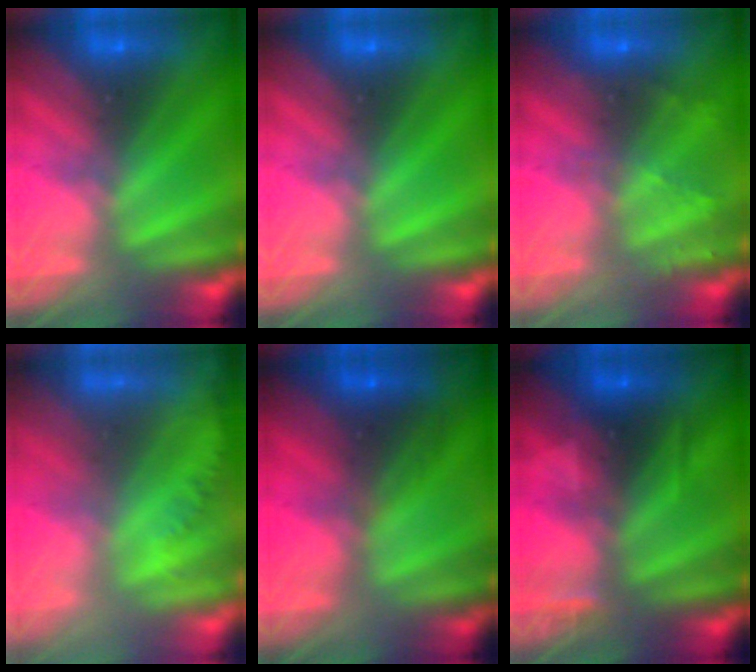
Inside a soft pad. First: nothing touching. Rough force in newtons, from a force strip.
{"total": 0.0}
{"total": 2.2}
{"total": 1.2}
{"total": 1.7}
{"total": 2.4}